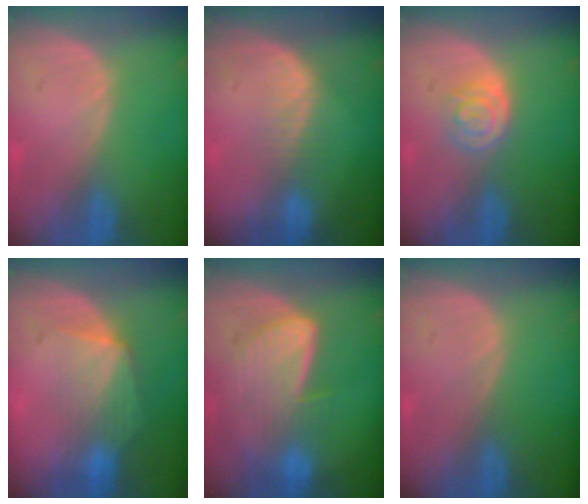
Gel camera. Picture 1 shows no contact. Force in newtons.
{"total": 3.1, "press": 2.6, "slide": 1.7}
{"total": 3.6, "press": 3.5, "slide": 1.1}
{"total": 6.9, "press": 6.3, "slide": 2.9}
{"total": 7.8, "press": 7.3, "slide": 2.9}
{"total": 0.0}